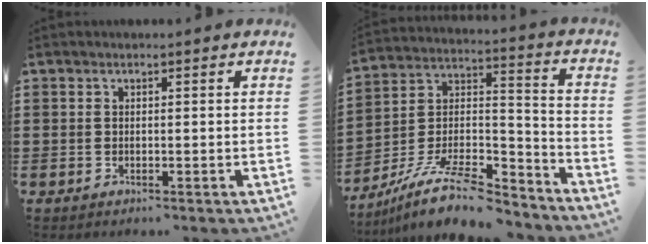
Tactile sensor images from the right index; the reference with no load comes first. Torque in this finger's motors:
{"motor_torque": [0.08, -0.07, -0.19, -0.21]}